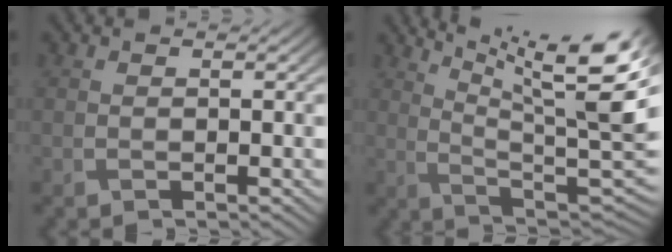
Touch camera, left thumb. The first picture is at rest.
{"total": 15.8, "force": [8.6, 3.2, 12.9], "torque": [-0.197, 0.000, 0.145]}